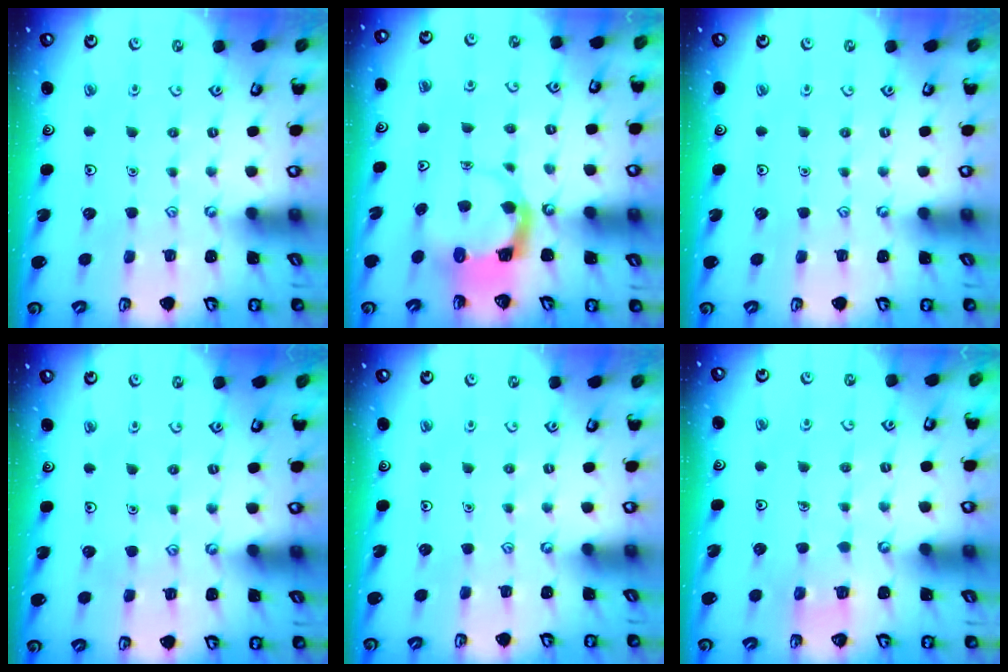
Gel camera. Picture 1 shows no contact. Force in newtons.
{"total": 3.9, "press": 3.9, "slide": 0.3}
{"total": 0.0}
{"total": 3.8, "press": 3.8, "slide": 0.3}
{"total": 0.0}
{"total": 2.7, "press": 2.7, "slide": 0.1}